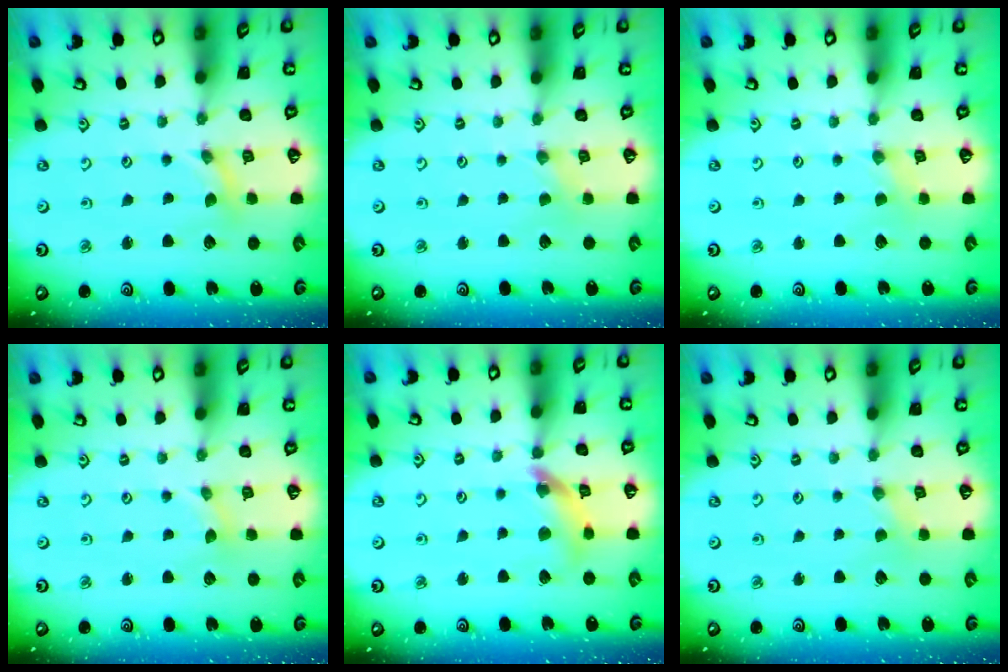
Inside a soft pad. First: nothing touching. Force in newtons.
{"total": 0.0}
{"total": 0.0}
{"total": 0.7, "press": 0.7, "slide": 0.1}
{"total": 11.8, "press": 11.7, "slide": 1.5}
{"total": 0.0}